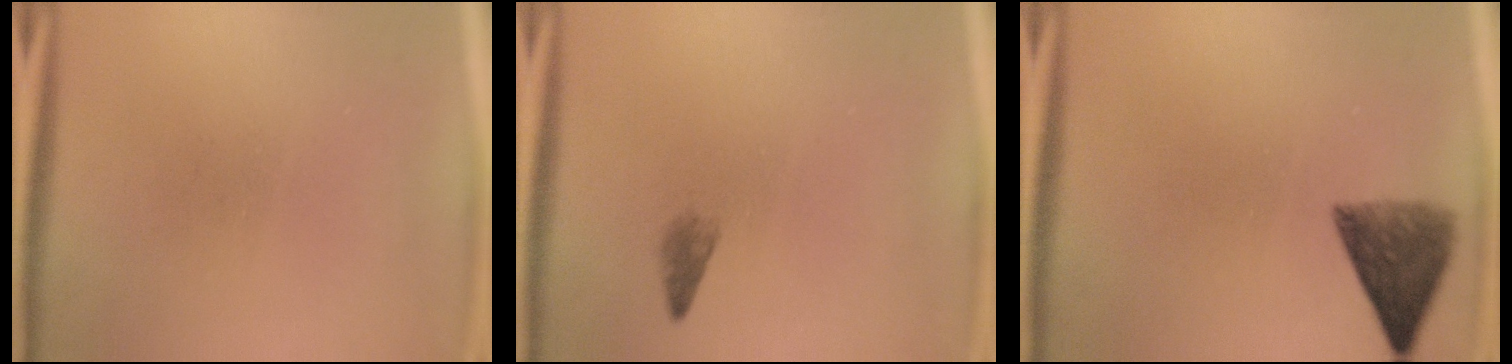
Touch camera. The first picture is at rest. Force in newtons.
{"total": 1.2}
{"total": 6.9}